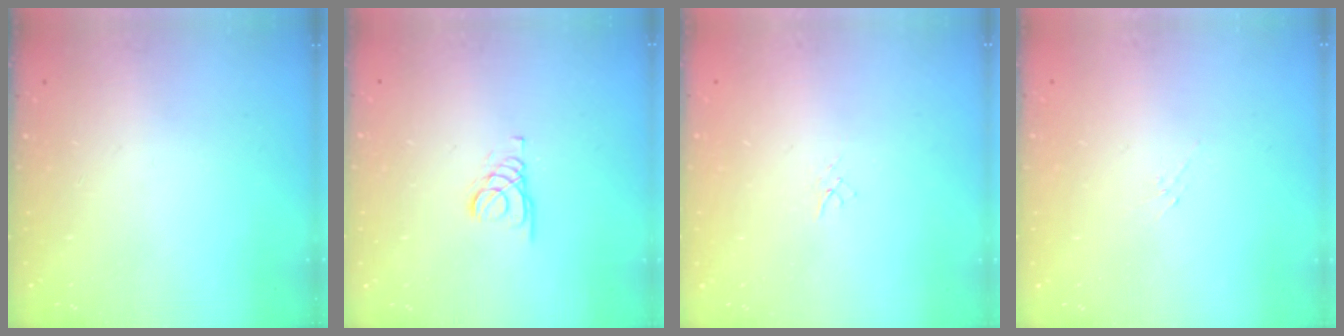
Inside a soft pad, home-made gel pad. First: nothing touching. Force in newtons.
{"total": 1.8, "press": 1.8, "slide": 0.2}
{"total": 1.9, "press": 1.9, "slide": 0.3}
{"total": 2.1, "press": 2.0, "slide": 0.6}